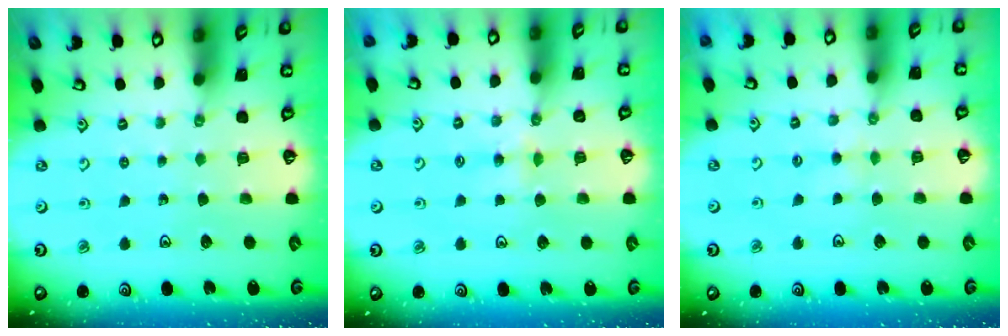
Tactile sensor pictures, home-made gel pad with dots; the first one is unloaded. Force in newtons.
{"total": 4.2, "press": 4.2, "slide": 0.8}
{"total": 2.4, "press": 2.4, "slide": 0.5}